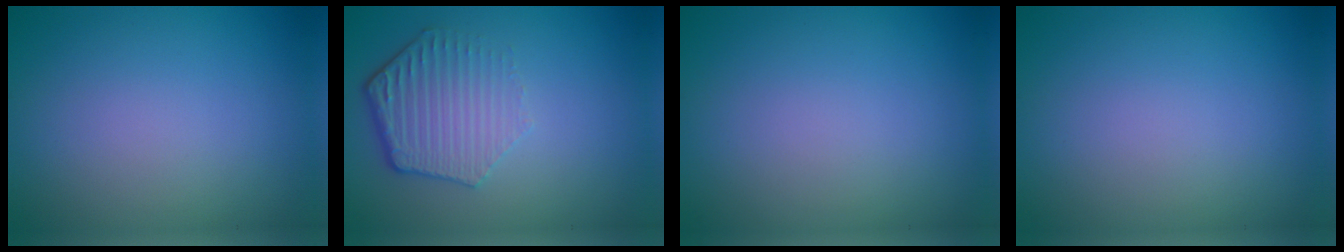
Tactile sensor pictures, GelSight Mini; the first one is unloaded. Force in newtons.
{"total": 4.3, "press": 3.5, "slide": 2.6}
{"total": 0.0}
{"total": 0.0}